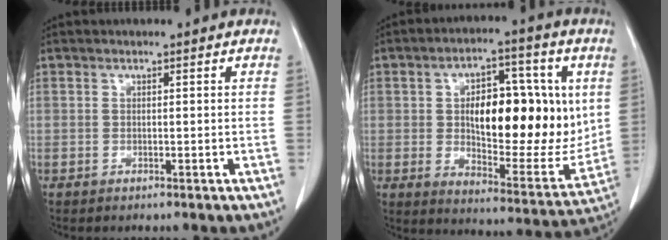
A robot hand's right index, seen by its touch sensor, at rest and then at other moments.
{"total": 20.0, "force": [2.8, 8.2, 18.1], "torque": [-0.271, 0.006, 0.048]}